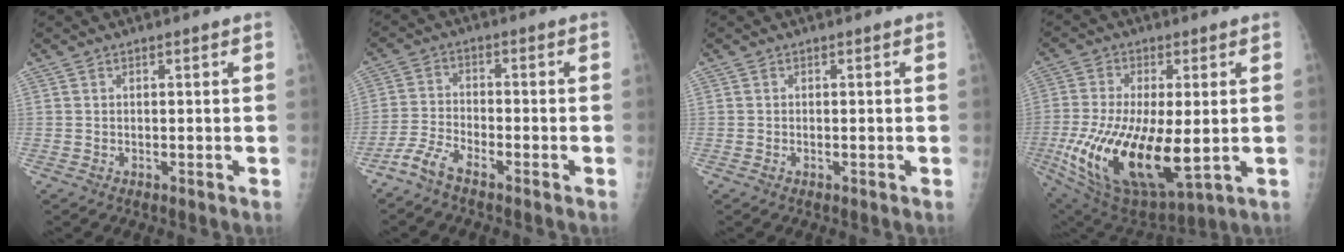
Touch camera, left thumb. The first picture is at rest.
{"total": 4.9, "force": [-4.0, 1.1, 2.6], "torque": [-0.065, 0.013, -0.088]}
{"total": 0.0}
{"total": 22.9, "force": [-3.6, 9.9, 20.4], "torque": [-0.415, -0.040, -0.038]}